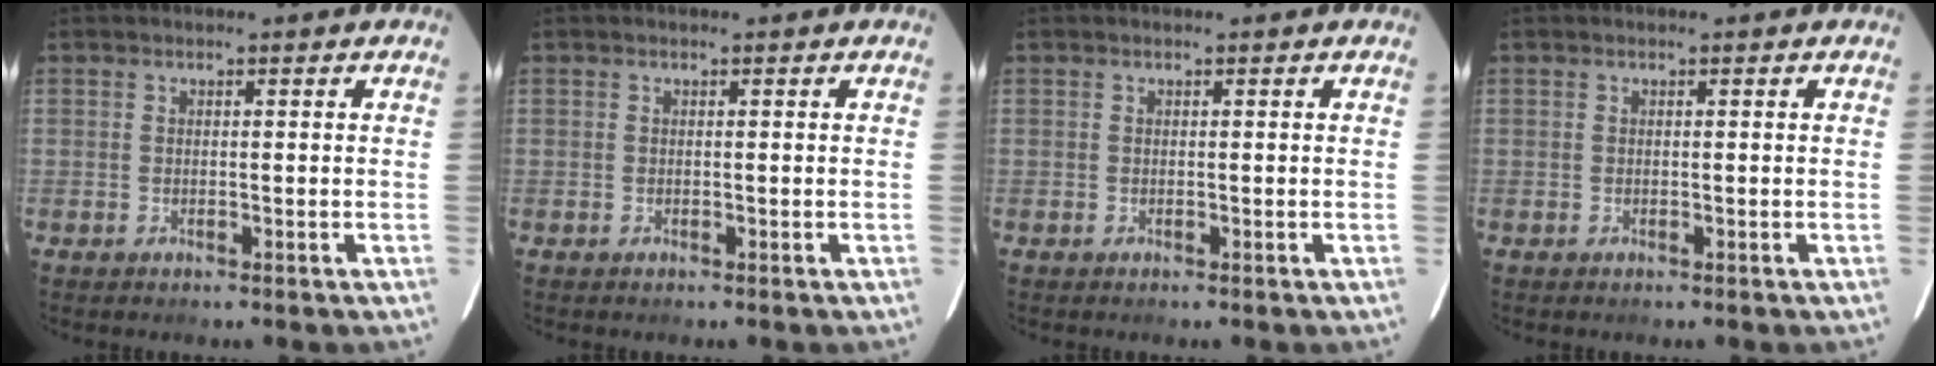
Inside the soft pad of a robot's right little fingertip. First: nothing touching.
{"total": 0.0}
{"total": 0.0}
{"total": 0.0}